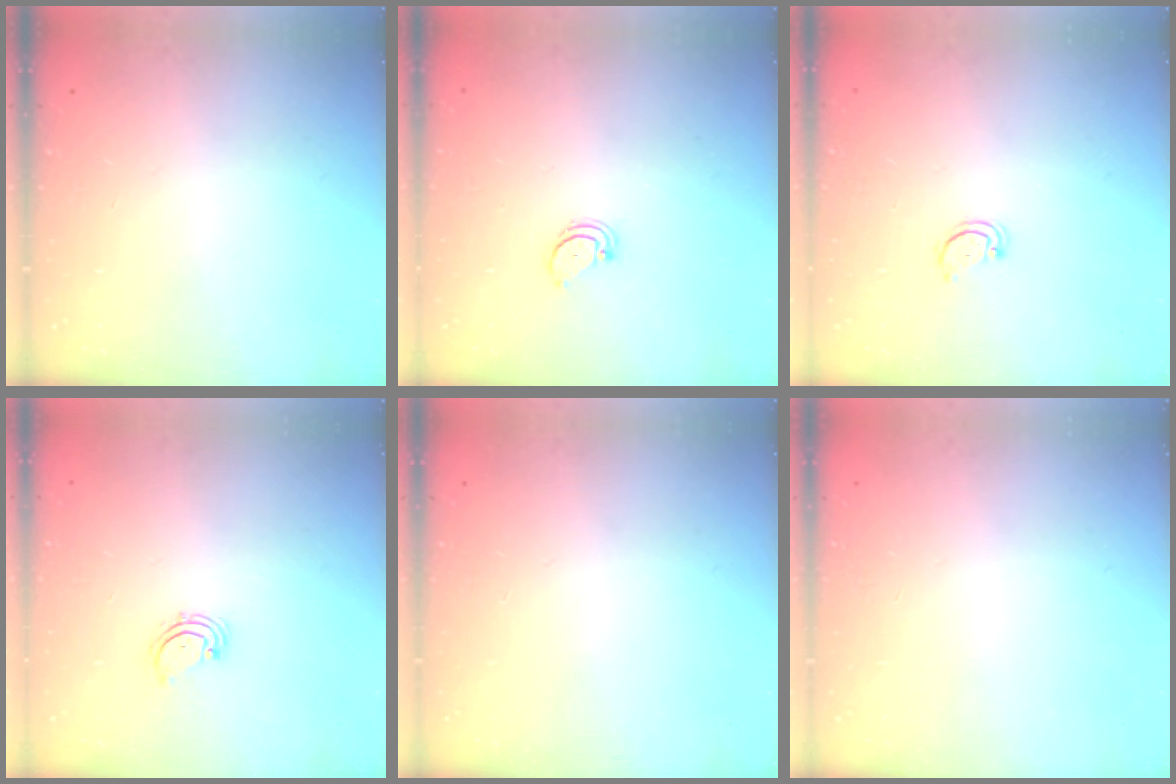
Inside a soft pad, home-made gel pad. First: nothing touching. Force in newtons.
{"total": 1.9, "press": 1.9, "slide": 0.2}
{"total": 2.2, "press": 2.1, "slide": 0.4}
{"total": 2.1, "press": 2.1, "slide": 0.3}
{"total": 0.0}
{"total": 0.0}